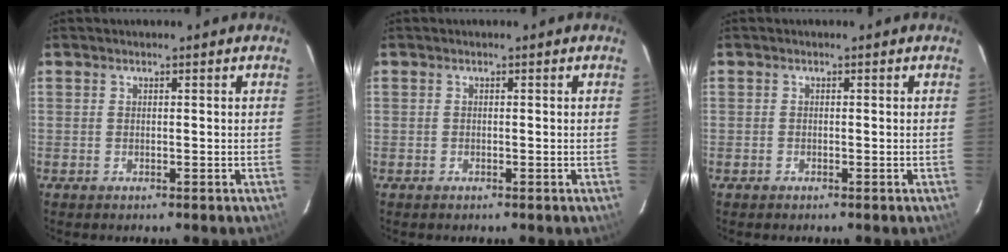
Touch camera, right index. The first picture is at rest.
{"total": 0.0}
{"total": 0.6, "force": [-0.3, 0.5, -0.1], "torque": [0.000, 0.002, -0.007]}